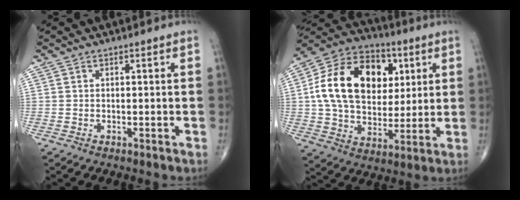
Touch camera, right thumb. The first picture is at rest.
{"total": 22.4, "force": [4.6, 15.7, 15.3], "torque": [-0.251, 0.008, 0.078]}